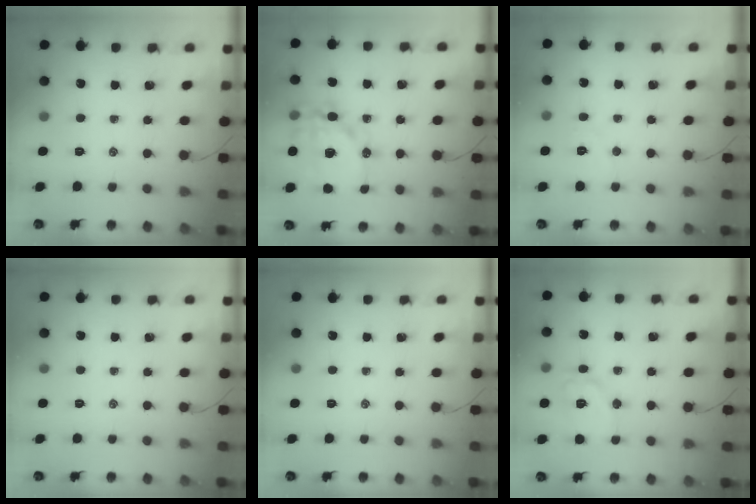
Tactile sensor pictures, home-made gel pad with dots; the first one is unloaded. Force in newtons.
{"total": 15.5, "press": 15.2, "slide": 2.8}
{"total": 5.3, "press": 5.2, "slide": 1.1}
{"total": 0.0}
{"total": 0.0}
{"total": 10.1, "press": 10.1, "slide": 0.9}